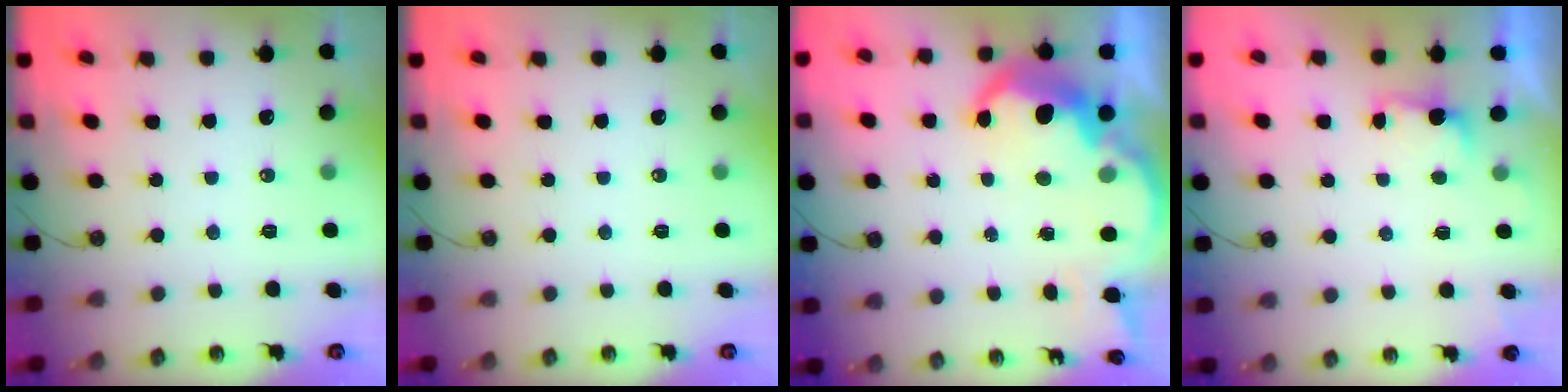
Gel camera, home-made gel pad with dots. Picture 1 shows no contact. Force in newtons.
{"total": 0.0}
{"total": 12.1, "press": 12.1, "slide": 0.8}
{"total": 2.6, "press": 2.4, "slide": 0.9}